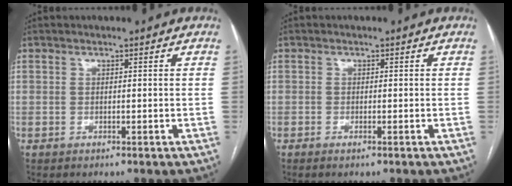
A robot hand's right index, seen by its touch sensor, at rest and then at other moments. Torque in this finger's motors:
{"motor_torque": [0.13, 0.13, -0.04, 0.01]}